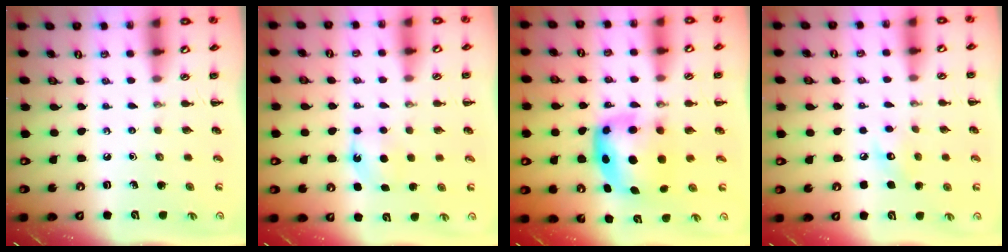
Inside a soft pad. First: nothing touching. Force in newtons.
{"total": 5.7, "press": 5.4, "slide": 1.7}
{"total": 6.1, "press": 5.9, "slide": 1.3}
{"total": 6.9, "press": 6.8, "slide": 1.4}